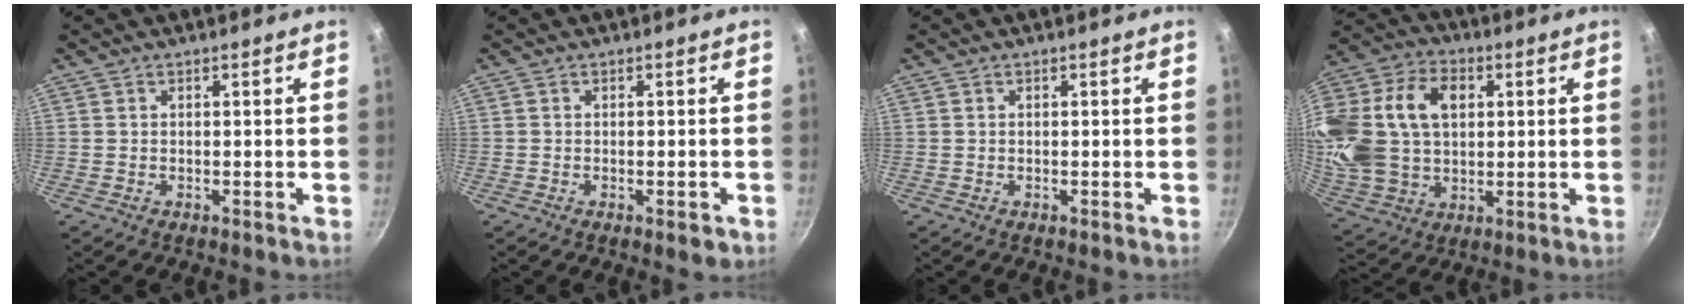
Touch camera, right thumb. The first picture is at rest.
{"total": 2.3, "force": [-1.0, 0.8, 2.0], "torque": [-0.028, 0.001, -0.012]}
{"total": 0.0}
{"total": 24.8, "force": [5.3, 17.3, 17.0], "torque": [-0.345, 0.013, 0.097]}